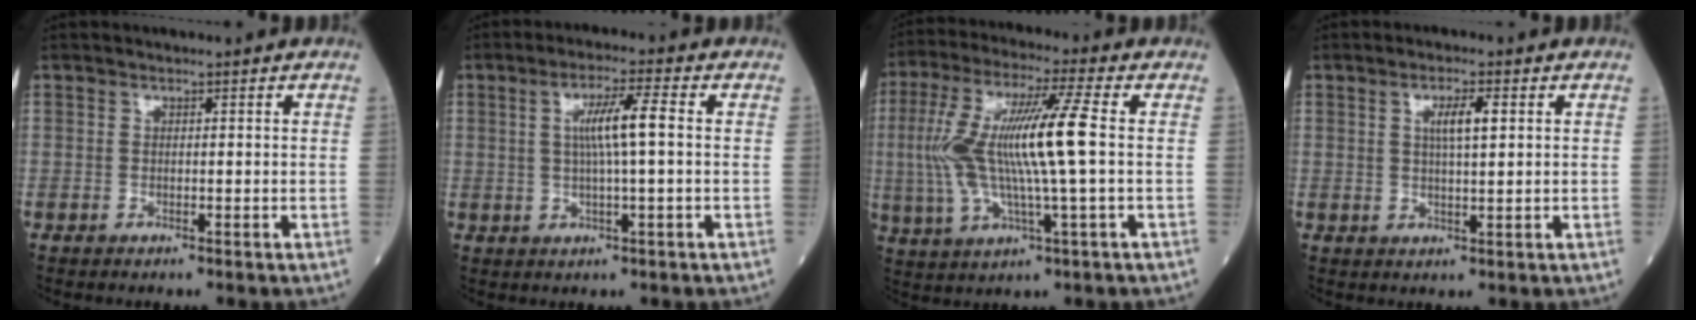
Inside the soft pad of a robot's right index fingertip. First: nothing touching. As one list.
[{"total": 6.2, "force": [0.8, -0.1, 6.2], "torque": [-0.111, 0.006, 0.014]}, {"total": 15.0, "force": [0.6, 0.9, 14.9], "torque": [-0.314, 0.014, 0.009]}, {"total": 3.9, "force": [1.2, 0.5, 3.6], "torque": [-0.065, 0.003, 0.020]}]